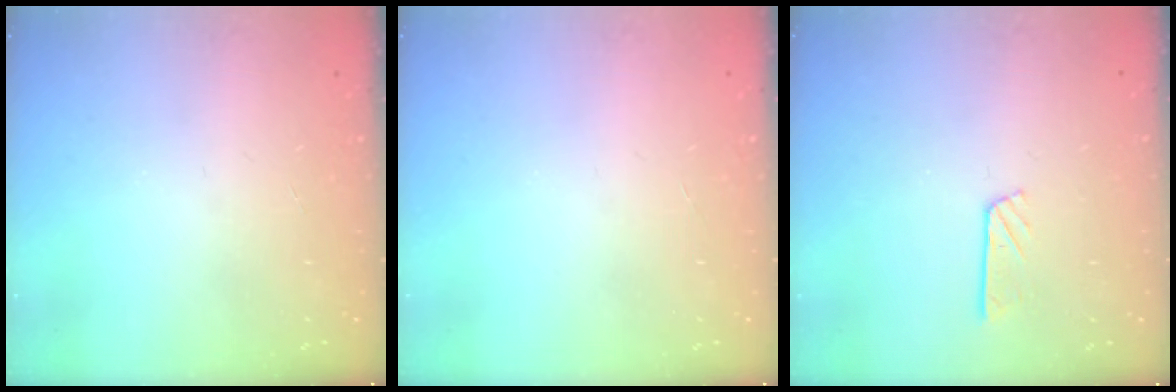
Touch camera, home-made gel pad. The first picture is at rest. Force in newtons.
{"total": 0.0}
{"total": 2.8, "press": 2.8, "slide": 0.2}